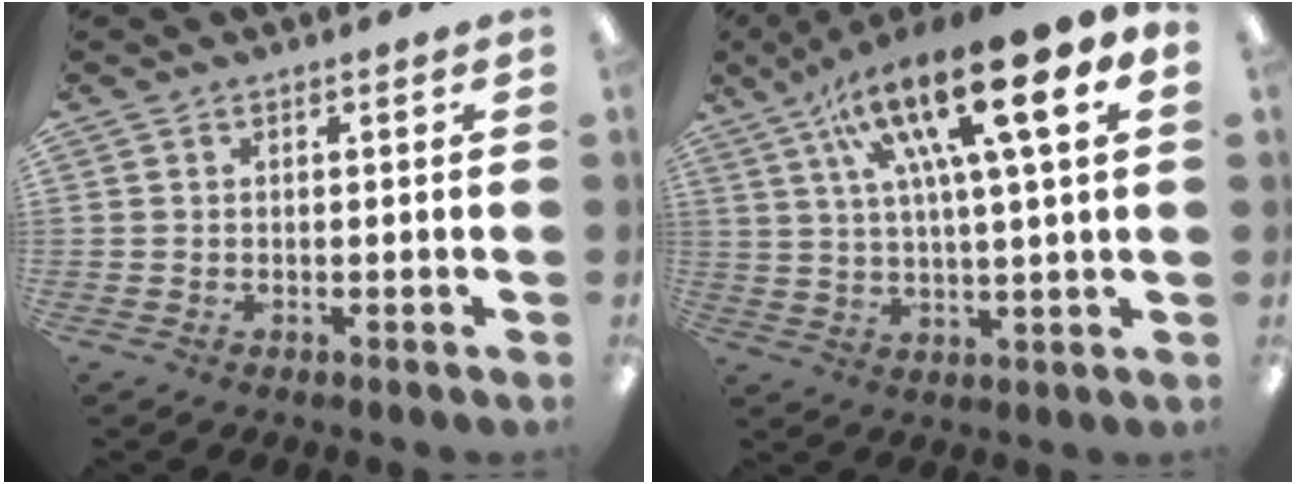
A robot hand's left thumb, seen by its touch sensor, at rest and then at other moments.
{"total": 18.8, "force": [8.9, 3.3, 16.2], "torque": [-0.301, -0.033, 0.128]}